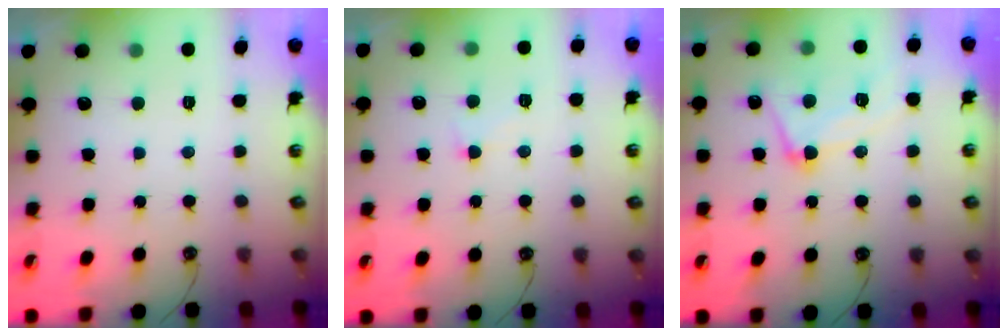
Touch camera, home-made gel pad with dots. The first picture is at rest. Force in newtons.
{"total": 0.9, "press": 0.3, "slide": 0.8}
{"total": 9.4, "press": 9.3, "slide": 0.9}